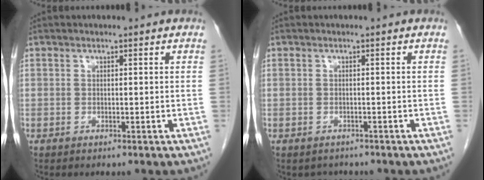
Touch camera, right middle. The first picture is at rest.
{"total": 1.9, "force": [-1.6, 1.0, 0.0], "torque": [-0.006, -0.001, -0.023]}